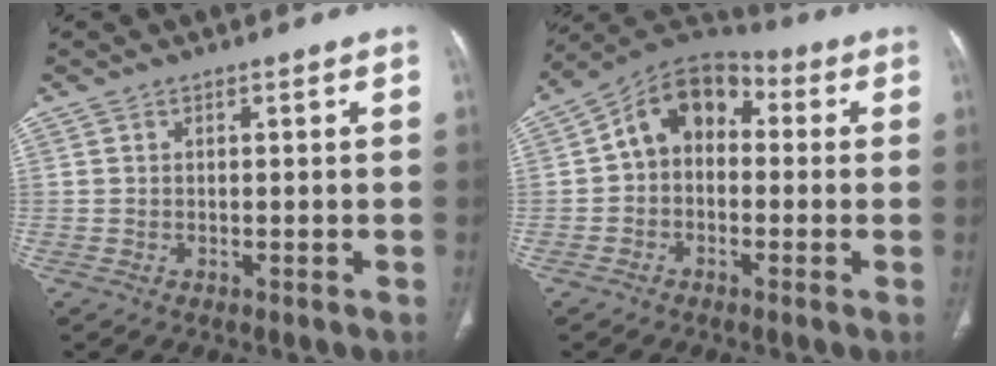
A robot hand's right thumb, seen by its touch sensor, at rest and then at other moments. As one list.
[{"total": 10.6, "force": [0.5, 7.9, 7.1], "torque": [-0.087, 0.039, -0.011]}]